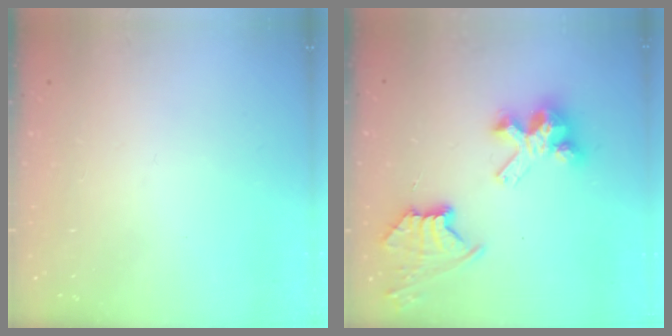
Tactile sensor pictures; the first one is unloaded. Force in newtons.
{"total": 9.8, "press": 9.8, "slide": 0.7}